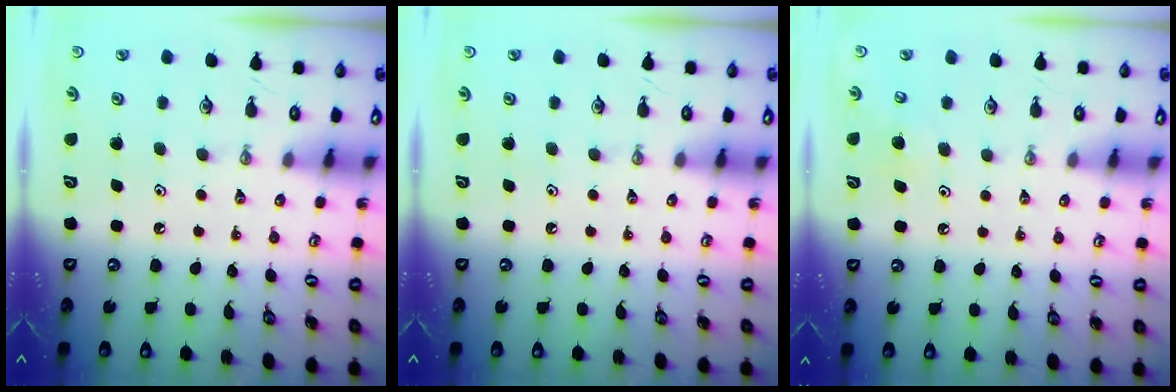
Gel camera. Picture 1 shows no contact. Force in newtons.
{"total": 0.0}
{"total": 5.5, "press": 5.5, "slide": 0.4}